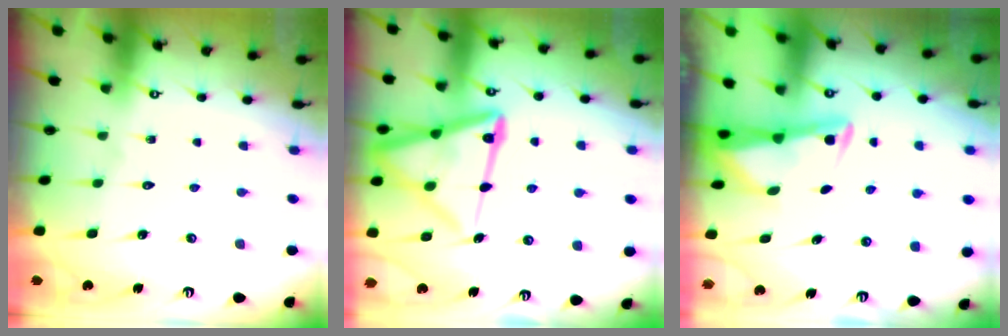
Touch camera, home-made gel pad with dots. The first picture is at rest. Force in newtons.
{"total": 18.2, "press": 18.1, "slide": 1.9}
{"total": 3.0, "press": 3.0, "slide": 0.3}